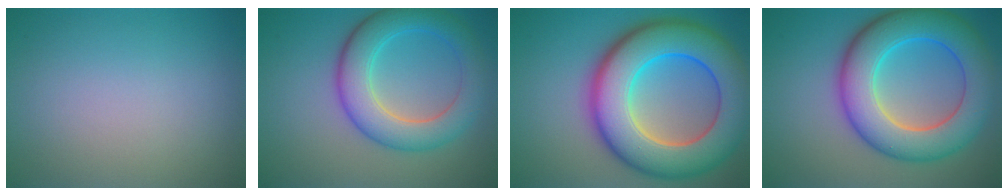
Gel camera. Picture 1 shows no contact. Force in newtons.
{"total": 6.6, "press": 6.6, "slide": 0.1}
{"total": 13.4, "press": 13.4, "slide": 0.4}
{"total": 10.1, "press": 10.1, "slide": 0.2}